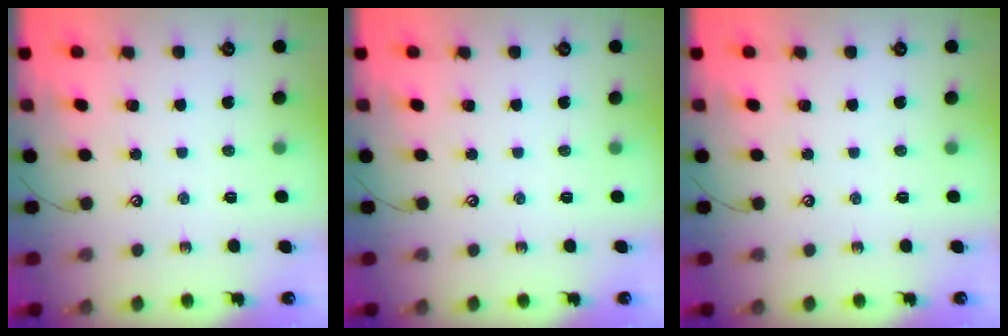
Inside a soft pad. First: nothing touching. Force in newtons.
{"total": 0.0}
{"total": 0.0}